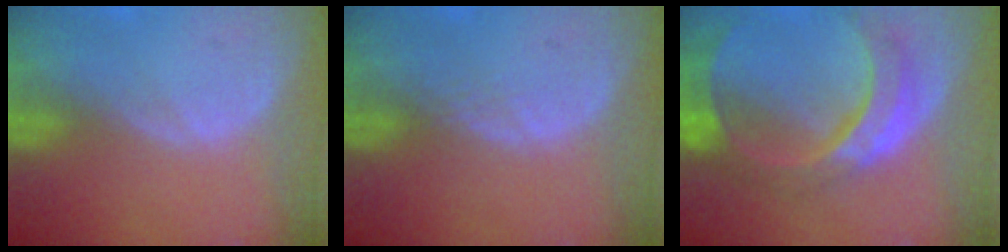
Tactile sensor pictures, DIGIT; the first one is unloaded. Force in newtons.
{"total": 1.0, "press": 1.0, "slide": 0.1}
{"total": 11.0, "press": 9.2, "slide": 6.0}